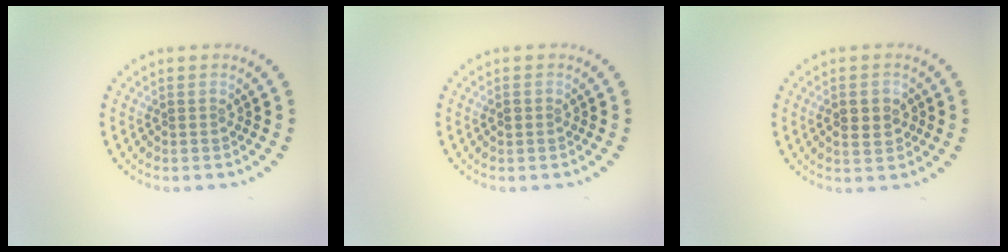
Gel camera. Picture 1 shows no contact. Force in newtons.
{"total": 0.9, "press": 0.9, "slide": 0.1}
{"total": 2.7, "press": 2.7, "slide": 0.1}